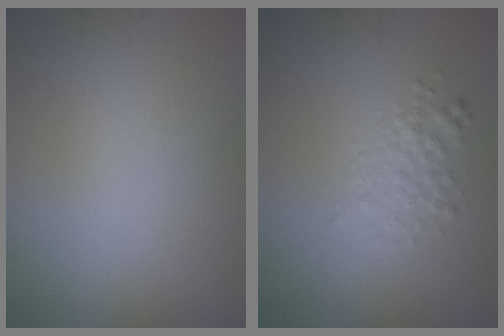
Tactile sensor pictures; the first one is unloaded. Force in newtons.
{"total": 2.0, "press": 2.0, "slide": 0.1}